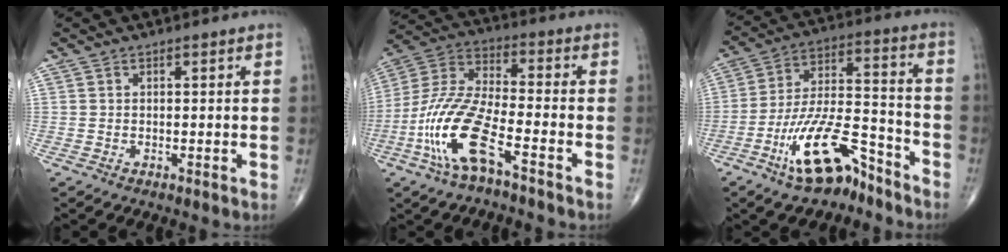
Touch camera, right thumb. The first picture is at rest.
{"total": 15.1, "force": [-7.0, 4.6, 12.5], "torque": [-0.282, 0.037, -0.138]}
{"total": 15.5, "force": [-9.8, 6.1, 10.4], "torque": [-0.177, 0.081, -0.178]}